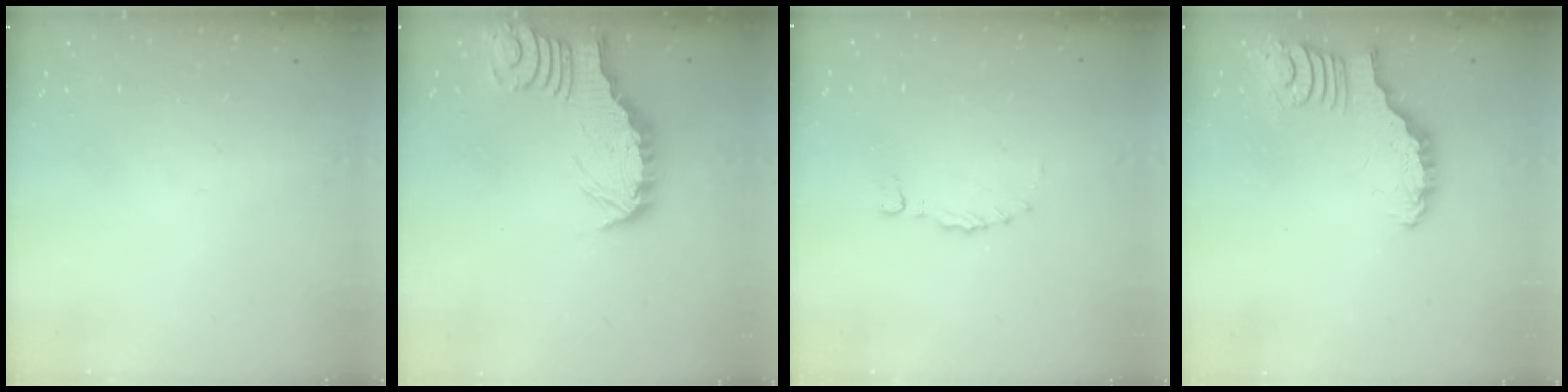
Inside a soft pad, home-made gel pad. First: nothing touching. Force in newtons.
{"total": 2.6, "press": 2.6, "slide": 0.2}
{"total": 0.0}
{"total": 3.0, "press": 2.9, "slide": 0.3}